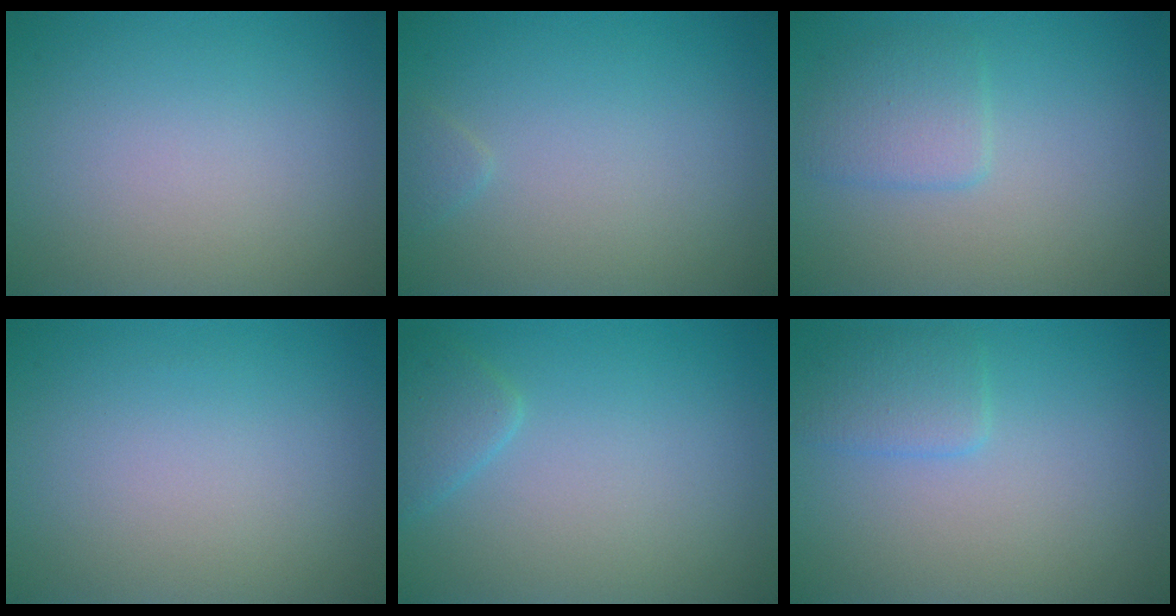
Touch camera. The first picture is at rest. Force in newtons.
{"total": 0.7, "press": 0.7, "slide": 0.1}
{"total": 2.4, "press": 2.4, "slide": 0.2}
{"total": 0.0}
{"total": 1.7, "press": 1.7, "slide": 0.2}
{"total": 2.0, "press": 2.0, "slide": 0.1}